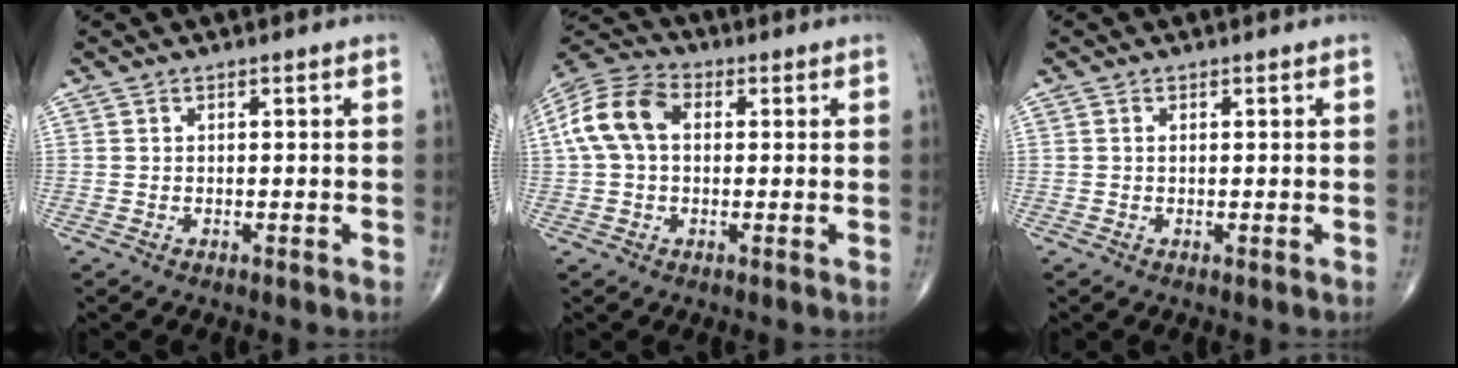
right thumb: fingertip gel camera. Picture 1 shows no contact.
{"total": 11.3, "force": [1.5, 7.7, 8.2], "torque": [-0.168, 0.034, 0.020]}
{"total": 0.6, "force": [0.1, 0.3, 0.5], "torque": [-0.012, -0.001, 0.001]}